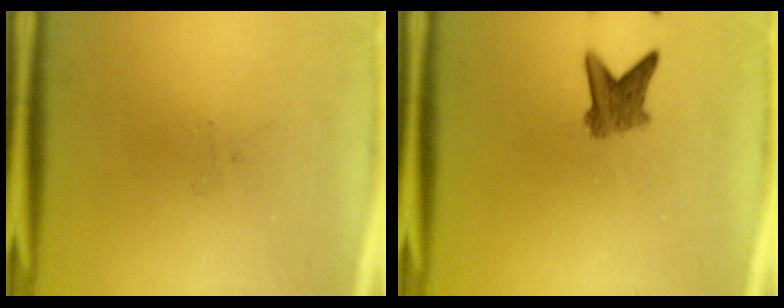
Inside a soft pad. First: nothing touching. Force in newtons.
{"total": 3.9}